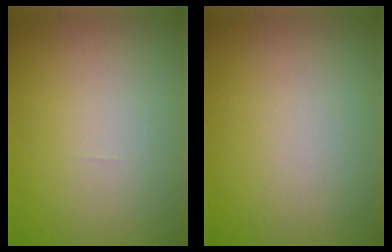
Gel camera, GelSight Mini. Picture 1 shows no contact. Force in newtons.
{"total": 0.0}